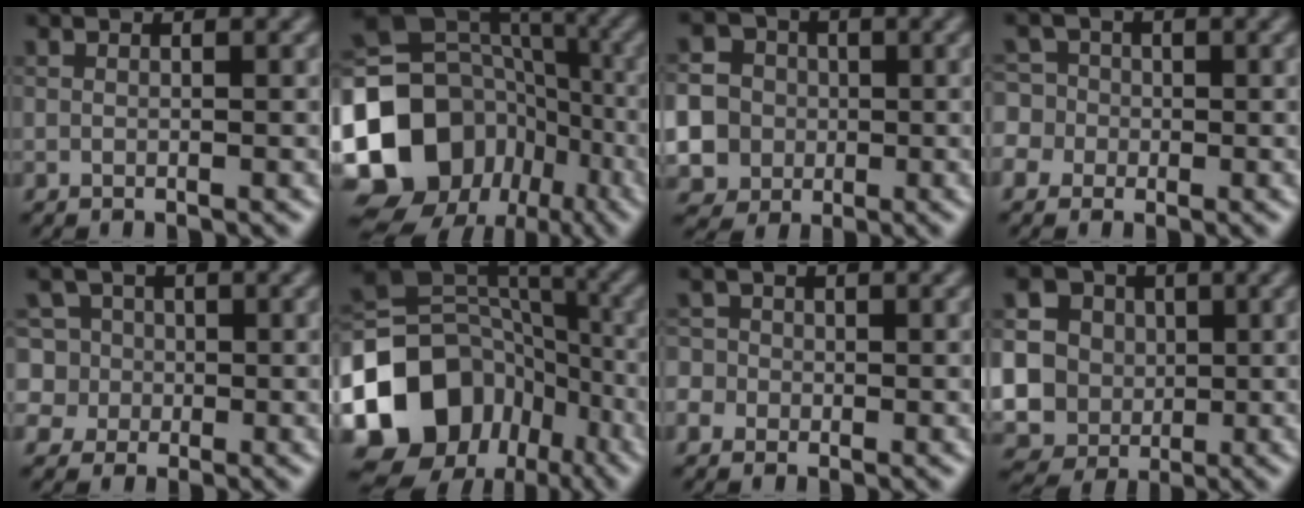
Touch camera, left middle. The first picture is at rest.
{"total": 19.6, "force": [-6.6, 16.7, 7.8], "torque": [-0.179, -0.002, -0.130]}
{"total": 12.4, "force": [-1.9, 11.8, 3.4], "torque": [-0.096, -0.006, -0.048]}
{"total": 5.4, "force": [-0.8, 5.1, 1.6], "torque": [-0.027, 0.032, -0.053]}
{"total": 7.5, "force": [2.0, 6.7, 2.5], "torque": [-0.042, 0.042, -0.005]}
{"total": 14.5, "force": [-6.1, 11.5, 6.4], "torque": [-0.147, 0.007, -0.117]}
{"total": 2.7, "force": [-0.8, 2.5, 0.7], "torque": [0.002, 0.016, -0.035]}
{"total": 13.4, "force": [1.6, 12.1, 5.5], "torque": [-0.145, 0.014, 0.012]}